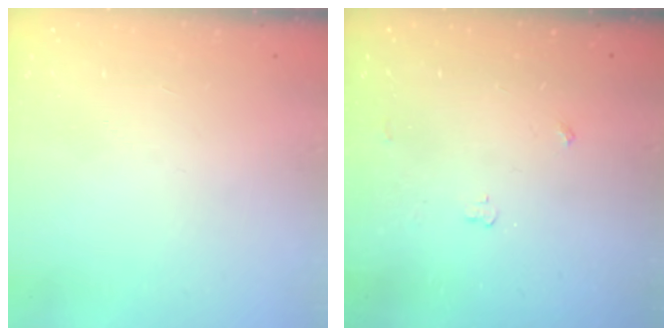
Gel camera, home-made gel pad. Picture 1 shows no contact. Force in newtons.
{"total": 2.8, "press": 2.8, "slide": 0.5}